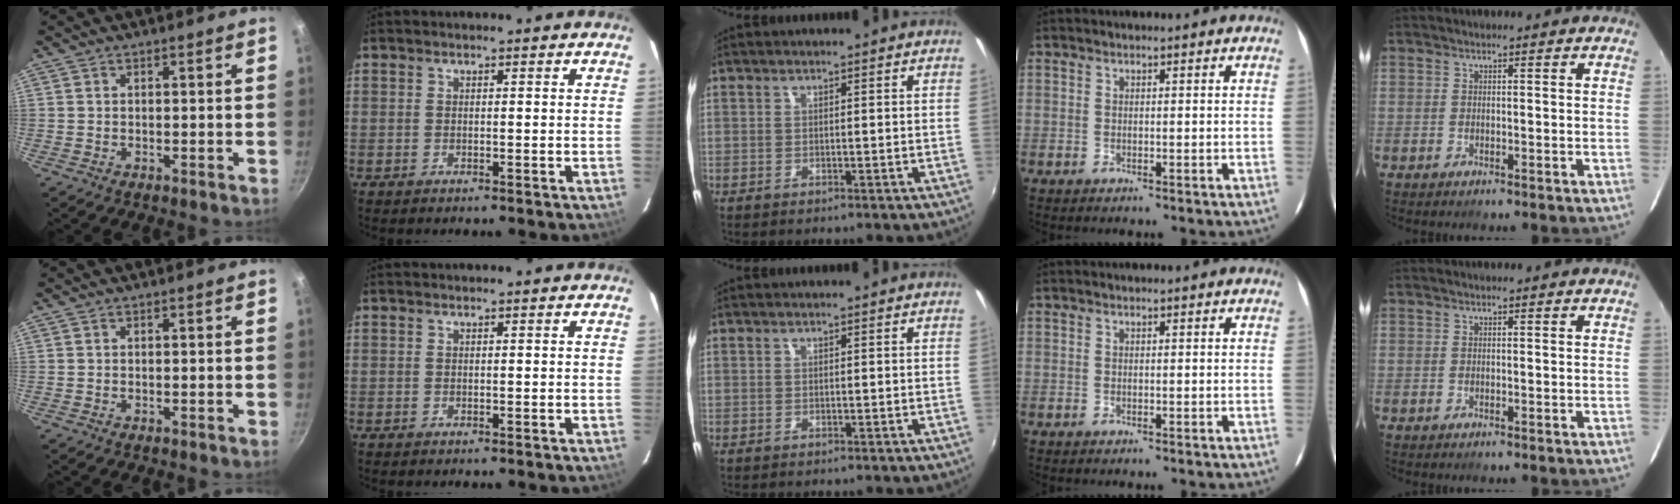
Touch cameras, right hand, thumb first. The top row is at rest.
{}